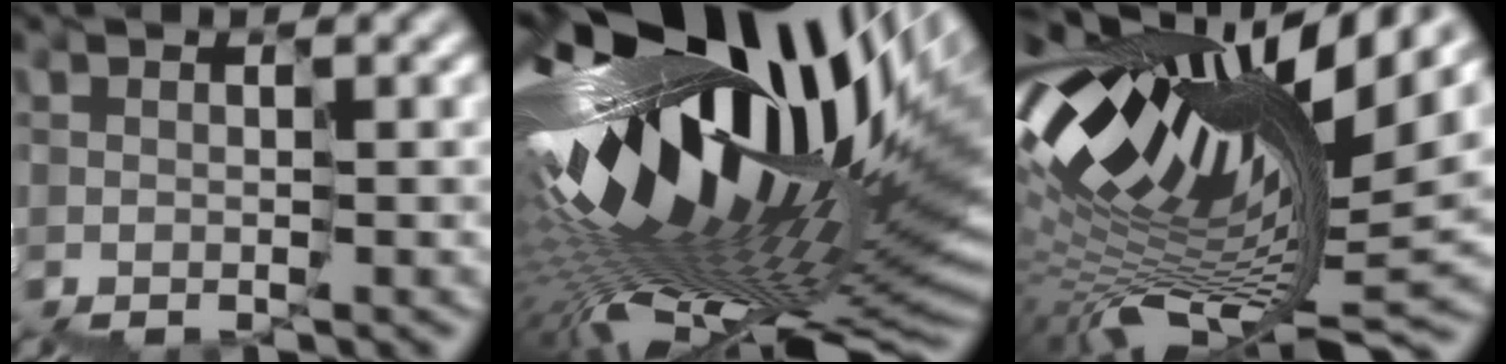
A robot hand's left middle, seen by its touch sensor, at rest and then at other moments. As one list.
[{"total": 15.6, "force": [3.2, 6.0, 14.0], "torque": [-0.220, -0.022, 0.067]}, {"total": 13.8, "force": [3.0, 4.8, 12.6], "torque": [-0.235, -0.015, 0.060]}]